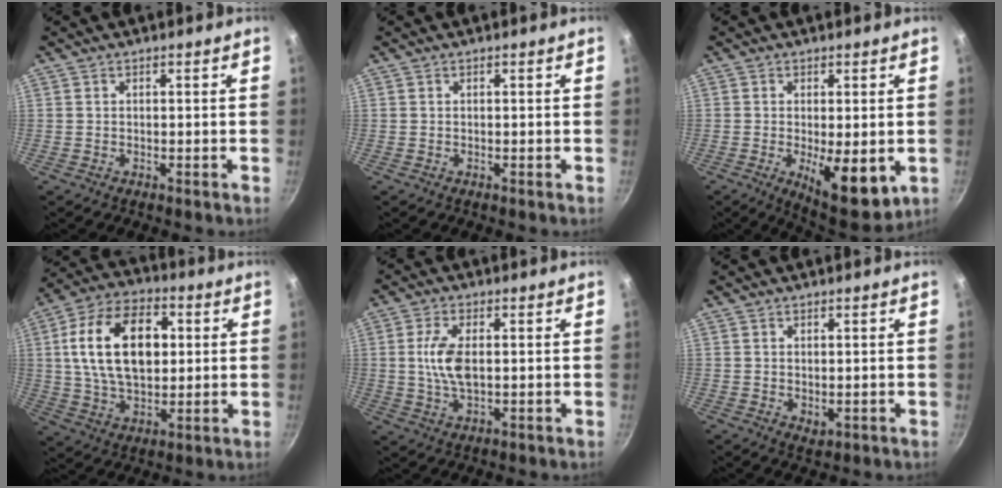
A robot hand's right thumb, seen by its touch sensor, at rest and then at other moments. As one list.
[{"total": 0.0}, {"total": 11.1, "force": [-2.6, 4.2, 9.9], "torque": [-0.136, -0.024, -0.026]}, {"total": 19.0, "force": [3.4, 11.6, 14.7], "torque": [-0.238, 0.010, 0.058]}, {"total": 7.2, "force": [0.6, 3.5, 6.3], "torque": [-0.135, -0.003, 0.013]}, {"total": 1.6, "force": [0.1, 1.0, 1.3], "torque": [-0.019, -0.005, 0.008]}]